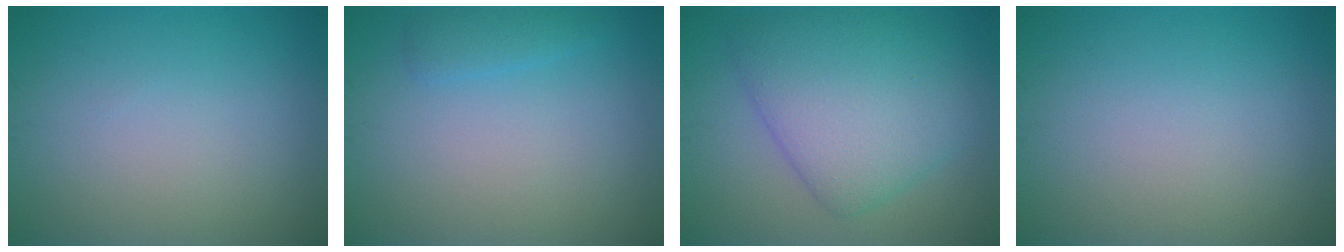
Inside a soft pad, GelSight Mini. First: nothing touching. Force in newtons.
{"total": 1.4, "press": 1.4, "slide": 0.1}
{"total": 7.4, "press": 7.4, "slide": 0.1}
{"total": 0.0}